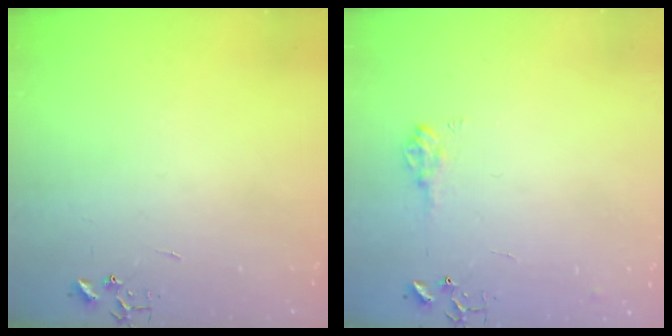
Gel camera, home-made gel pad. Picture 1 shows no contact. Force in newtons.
{"total": 8.8, "press": 8.7, "slide": 1.0}